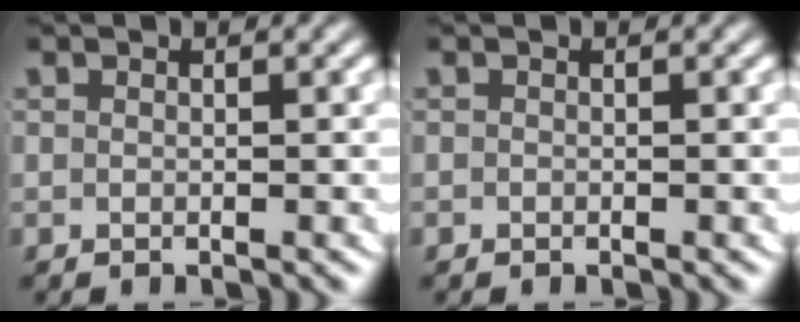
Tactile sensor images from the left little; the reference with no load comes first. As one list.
[{"total": 0.0}]